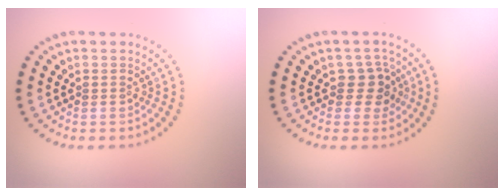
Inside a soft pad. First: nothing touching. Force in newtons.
{"total": 2.4, "press": 2.1, "slide": 1.1}